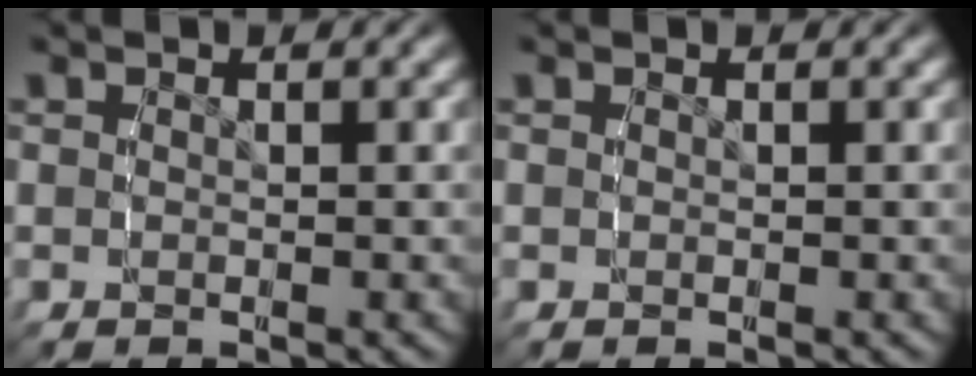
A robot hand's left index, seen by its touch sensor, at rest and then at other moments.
{"total": 0.0}